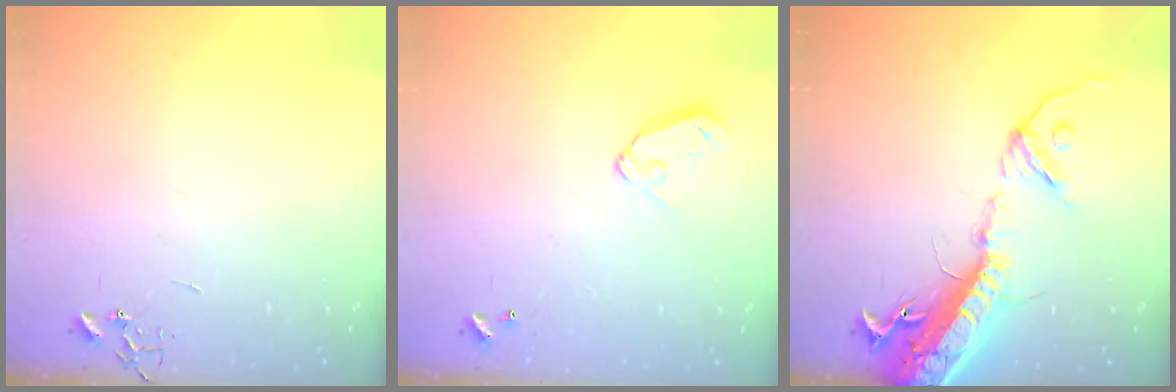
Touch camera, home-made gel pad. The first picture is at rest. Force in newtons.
{"total": 7.1, "press": 7.1, "slide": 0.8}
{"total": 21.7, "press": 21.1, "slide": 5.1}